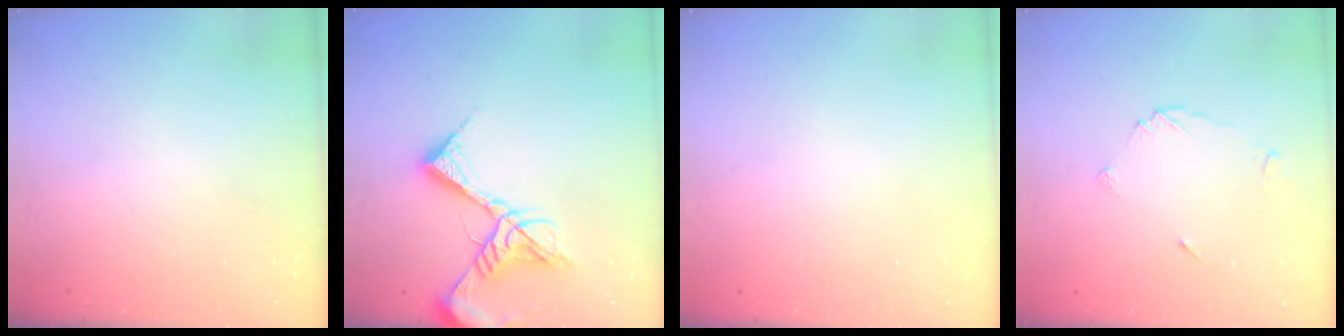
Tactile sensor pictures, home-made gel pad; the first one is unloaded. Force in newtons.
{"total": 12.7, "press": 12.7, "slide": 1.3}
{"total": 1.9, "press": 1.9, "slide": 0.1}
{"total": 3.9, "press": 3.8, "slide": 0.5}